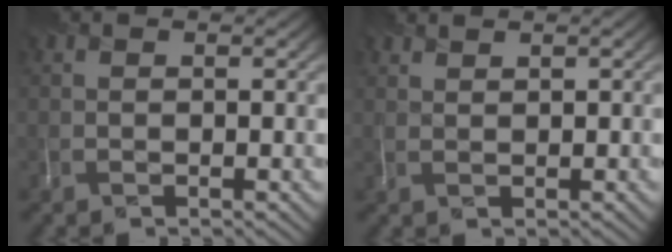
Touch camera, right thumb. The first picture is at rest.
{"total": 1.1, "force": [1.1, 0.0, -0.2], "torque": [0.001, 0.006, 0.022]}